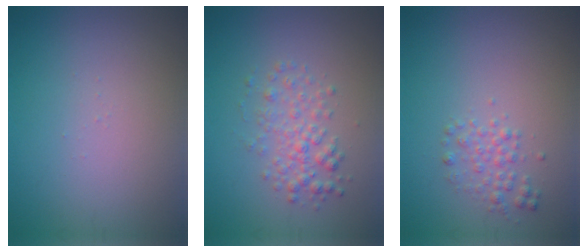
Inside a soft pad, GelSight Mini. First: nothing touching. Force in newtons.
{"total": 2.5, "press": 2.5, "slide": 0.0}
{"total": 1.6, "press": 1.6, "slide": 0.0}